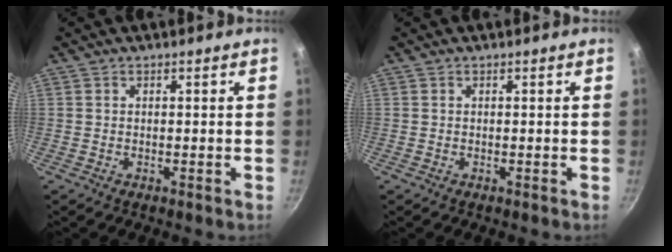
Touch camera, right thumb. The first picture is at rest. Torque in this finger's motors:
{"motor_torque": [-0.75, 0.38, -0.26, 0.11, 0.05]}